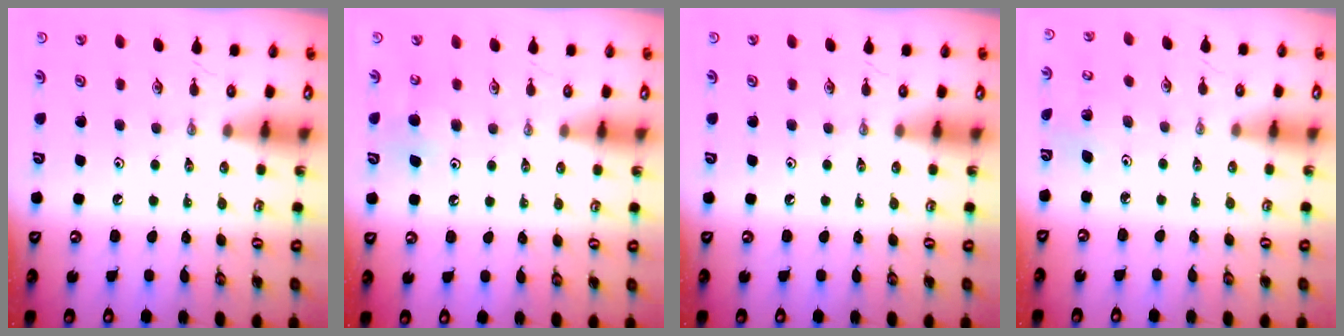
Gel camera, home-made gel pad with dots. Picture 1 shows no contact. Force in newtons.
{"total": 7.6, "press": 7.6, "slide": 0.4}
{"total": 0.0}
{"total": 2.5, "press": 2.5, "slide": 0.2}